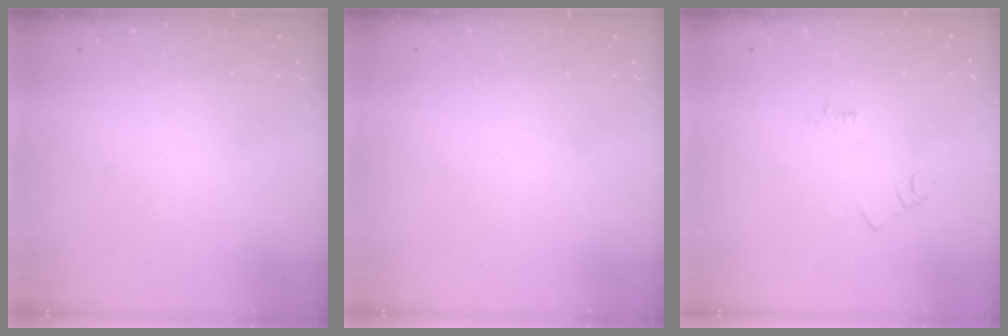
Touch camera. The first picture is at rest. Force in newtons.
{"total": 0.0}
{"total": 2.1, "press": 2.1, "slide": 0.4}